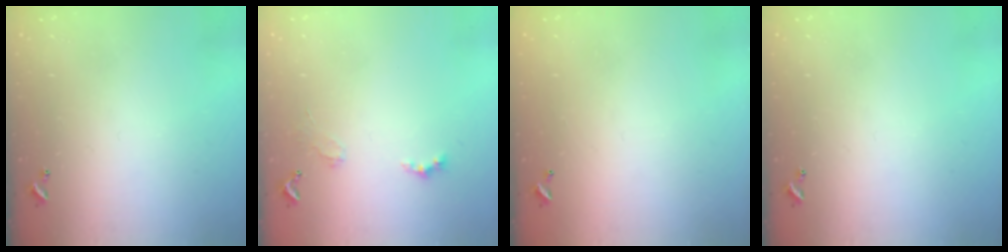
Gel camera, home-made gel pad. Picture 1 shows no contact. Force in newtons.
{"total": 1.5, "press": 1.5, "slide": 0.5}
{"total": 2.6, "press": 2.6, "slide": 0.0}
{"total": 0.0}